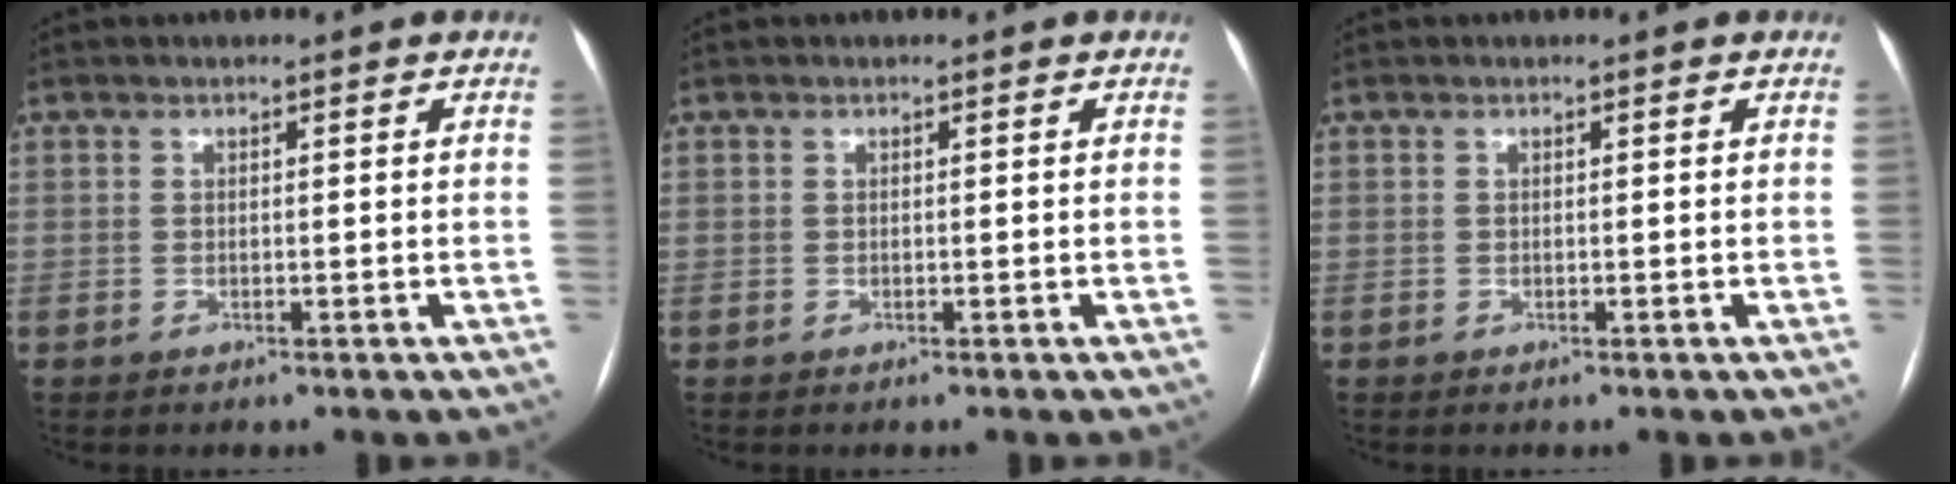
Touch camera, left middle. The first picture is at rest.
{"total": 0.0}
{"total": 0.0}